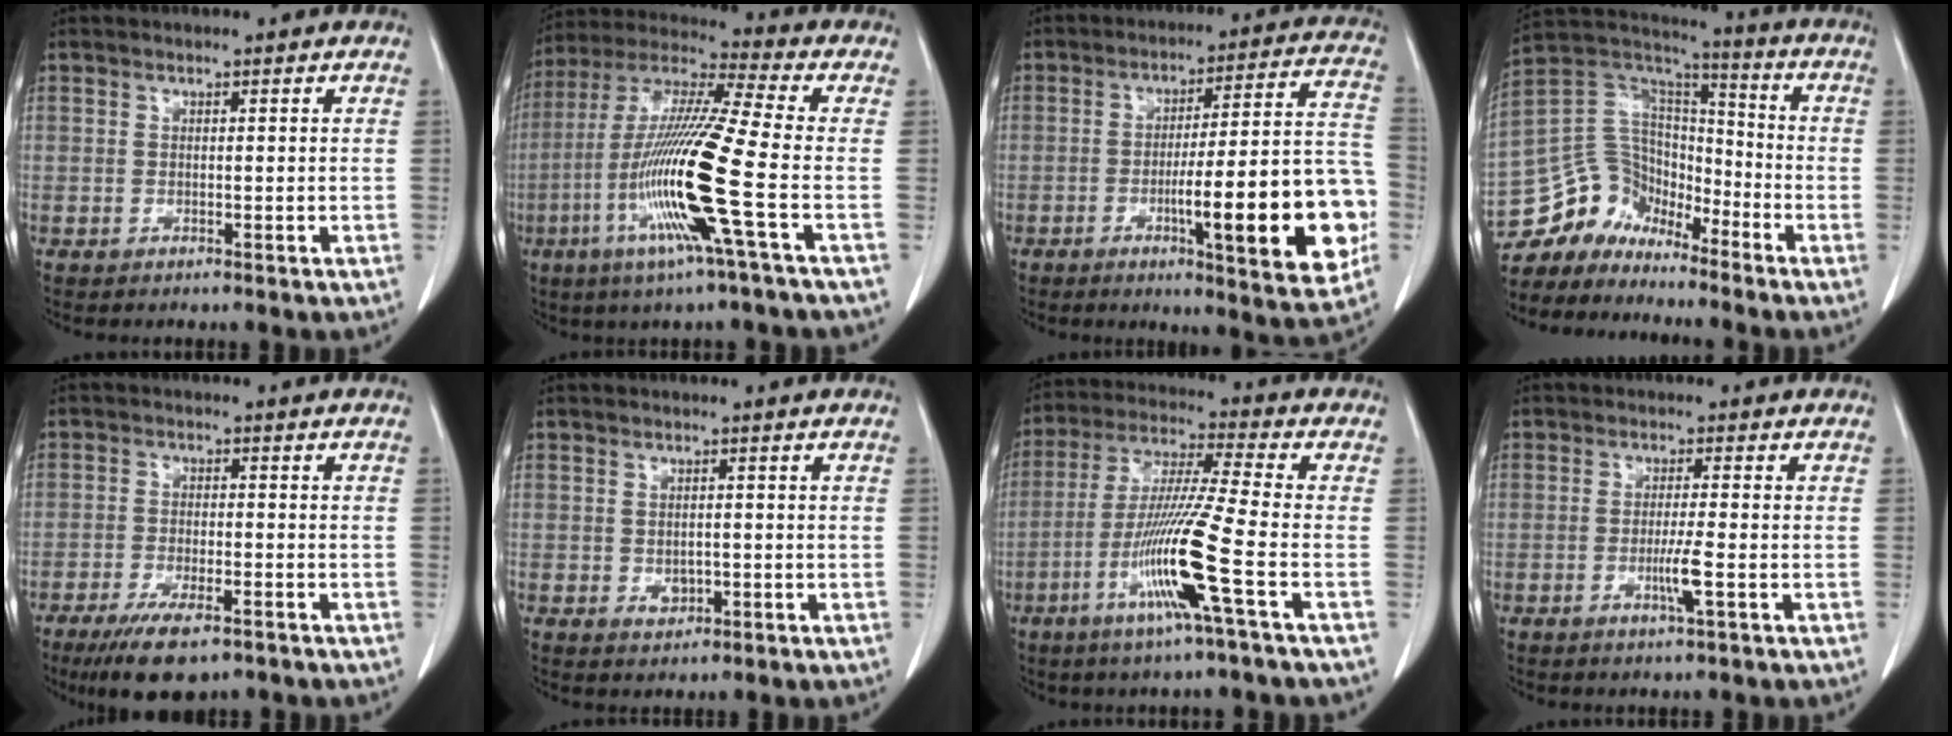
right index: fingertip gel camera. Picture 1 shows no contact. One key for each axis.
{"total": 17.5, "fx": -5.1, "fy": -1.1, "fz": 16.7, "tx": -0.339, "ty": -0.018, "tz": -0.110}
{"total": 20.2, "fx": -5.2, "fy": 2.7, "fz": 19.3, "tx": -0.206, "ty": 0.019, "tz": -0.063}
{"total": 12.1, "fx": -10.4, "fy": 5.9, "fz": 1.9, "tx": -0.043, "ty": 0.066, "tz": -0.201}
{"total": 8.6, "fx": -6.0, "fy": 2.3, "fz": 5.7, "tx": -0.097, "ty": -0.015, "tz": -0.095}
{"total": 2.1, "fx": -0.4, "fy": 1.5, "fz": 1.4, "tx": -0.021, "ty": 0.000, "tz": 0.001}
{"total": 13.4, "fx": -5.0, "fy": -1.7, "fz": 12.4, "tx": -0.246, "ty": -0.019, "tz": -0.101}
{"total": 3.6, "fx": -1.2, "fy": -0.5, "fz": 3.4, "tx": -0.065, "ty": -0.008, "tz": -0.022}